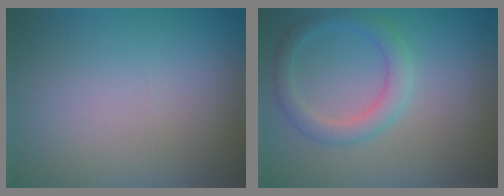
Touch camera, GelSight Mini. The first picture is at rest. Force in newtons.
{"total": 2.7, "press": 2.7, "slide": 0.2}